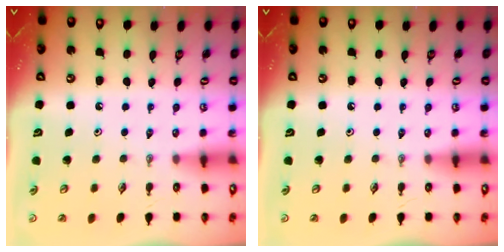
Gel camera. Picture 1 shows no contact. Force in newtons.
{"total": 0.0}